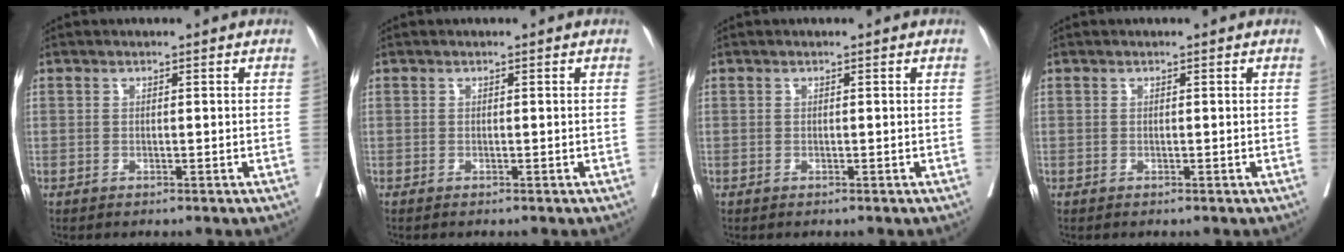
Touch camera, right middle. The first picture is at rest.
{"total": 0.8, "force": [-0.7, -0.1, 0.5], "torque": [-0.005, 0.003, -0.010]}
{"total": 0.0}
{"total": 0.0}